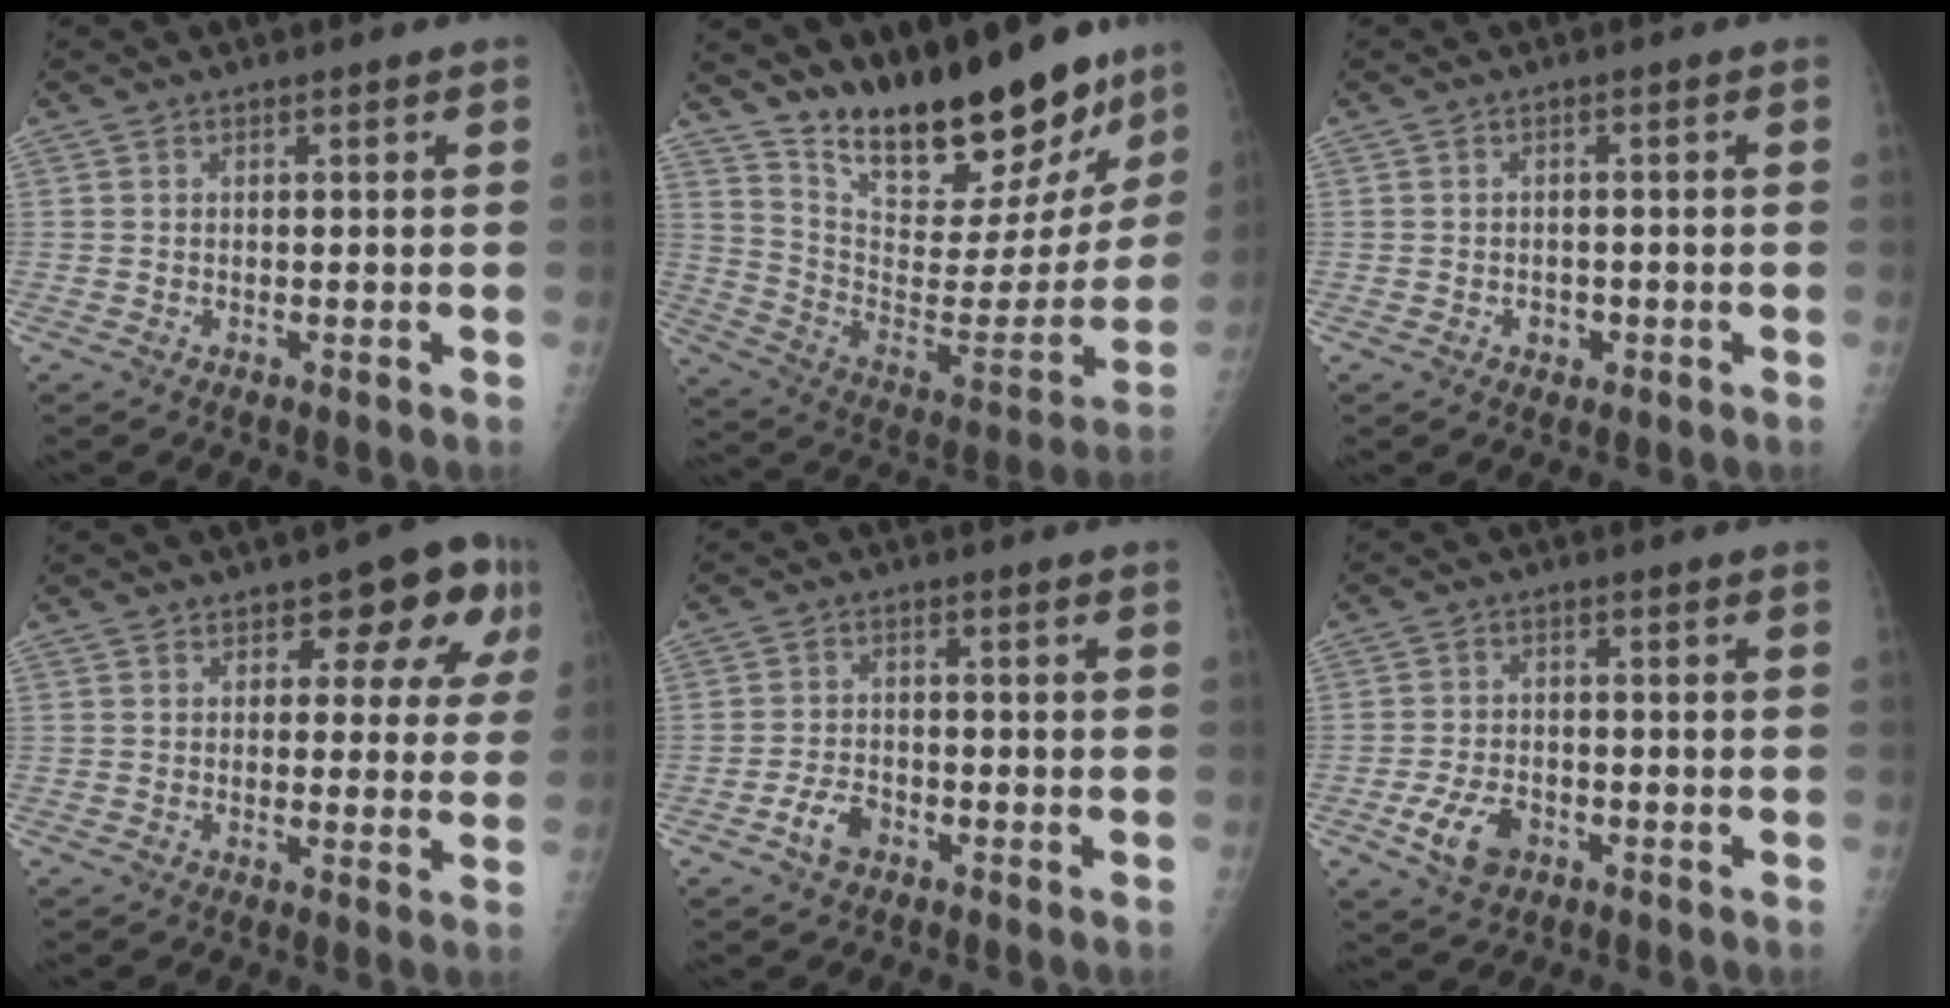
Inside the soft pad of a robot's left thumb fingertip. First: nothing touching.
{"total": 26.5, "force": [21.1, 8.7, 13.4], "torque": [-0.176, -0.110, 0.326]}
{"total": 2.1, "force": [-0.8, 1.7, 0.9], "torque": [-0.004, 0.007, -0.009]}
{"total": 9.5, "force": [4.1, 5.0, 7.0], "torque": [-0.036, -0.009, 0.044]}
{"total": 4.2, "force": [-2.5, 2.5, 2.2], "torque": [-0.037, 0.019, -0.044]}
{"total": 6.6, "force": [-3.1, 4.2, 4.0], "torque": [-0.073, 0.013, -0.052]}